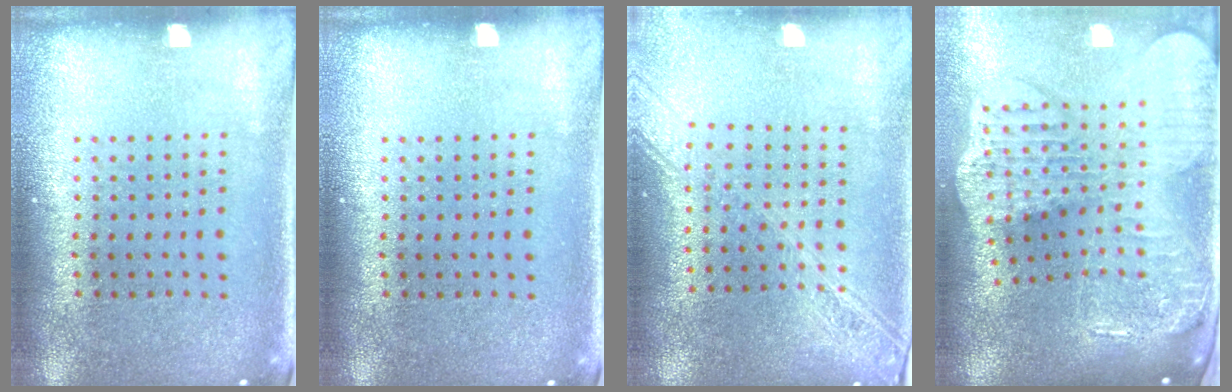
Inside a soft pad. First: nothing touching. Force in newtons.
{"total": 0.0}
{"total": 2.3, "press": 1.9, "slide": 1.2}
{"total": 4.4, "press": 3.3, "slide": 2.9}